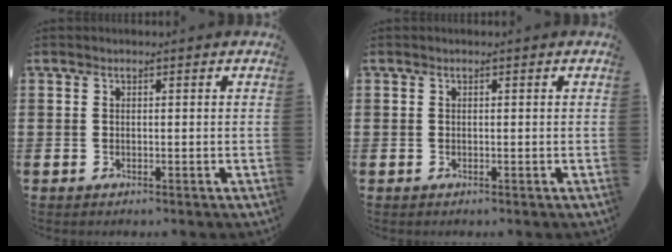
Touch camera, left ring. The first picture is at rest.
{"total": 0.0}